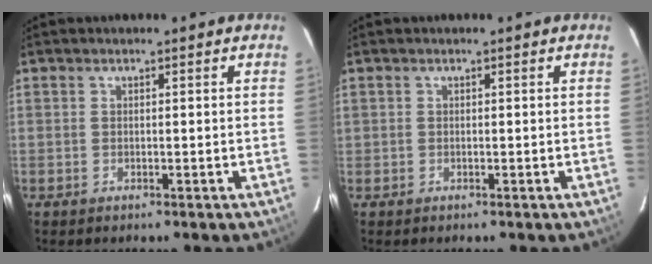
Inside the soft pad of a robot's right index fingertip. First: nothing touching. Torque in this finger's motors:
{"motor_torque": [1.00, 0.01, 0.53, 0.07]}